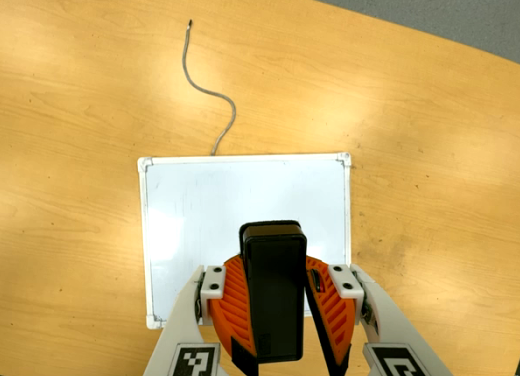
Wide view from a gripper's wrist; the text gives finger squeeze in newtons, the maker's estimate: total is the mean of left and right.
{"total": 9.0, "left": 9.4, "right": 8.6}